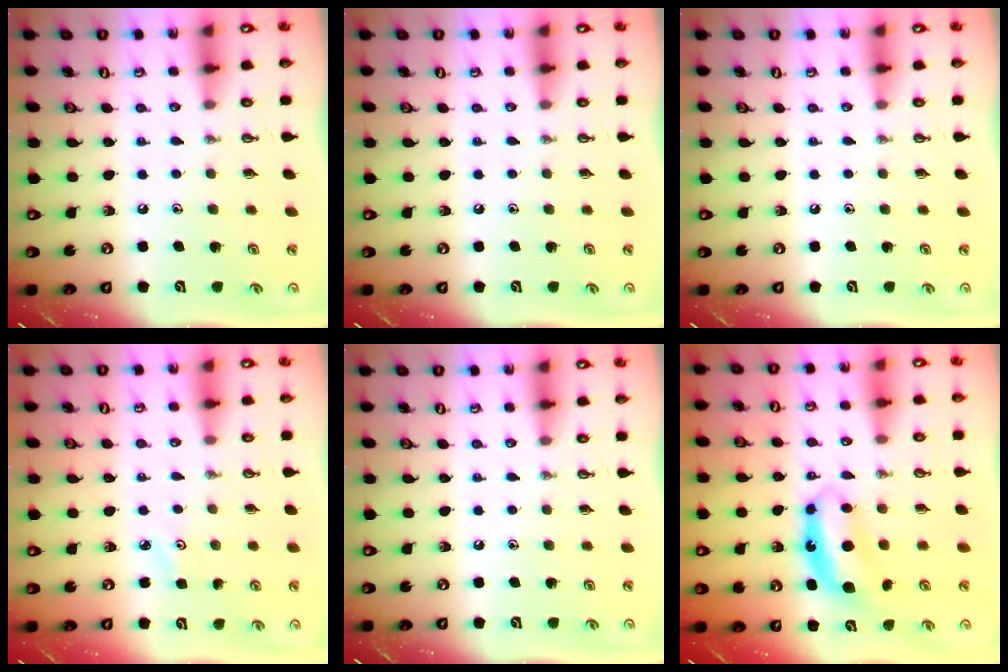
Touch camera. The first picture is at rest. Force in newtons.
{"total": 0.0}
{"total": 0.0}
{"total": 2.1, "press": 2.1, "slide": 0.3}
{"total": 0.0}
{"total": 7.5, "press": 7.5, "slide": 0.2}